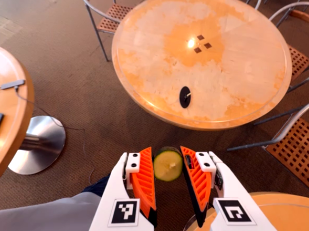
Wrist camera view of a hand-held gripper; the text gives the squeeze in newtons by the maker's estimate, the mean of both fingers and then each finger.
{"total": 8.3, "left": 8.2, "right": 8.3}